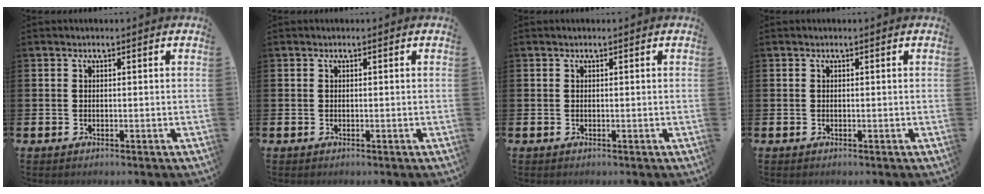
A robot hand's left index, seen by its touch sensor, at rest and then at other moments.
{"total": 0.0}
{"total": 0.0}
{"total": 0.0}